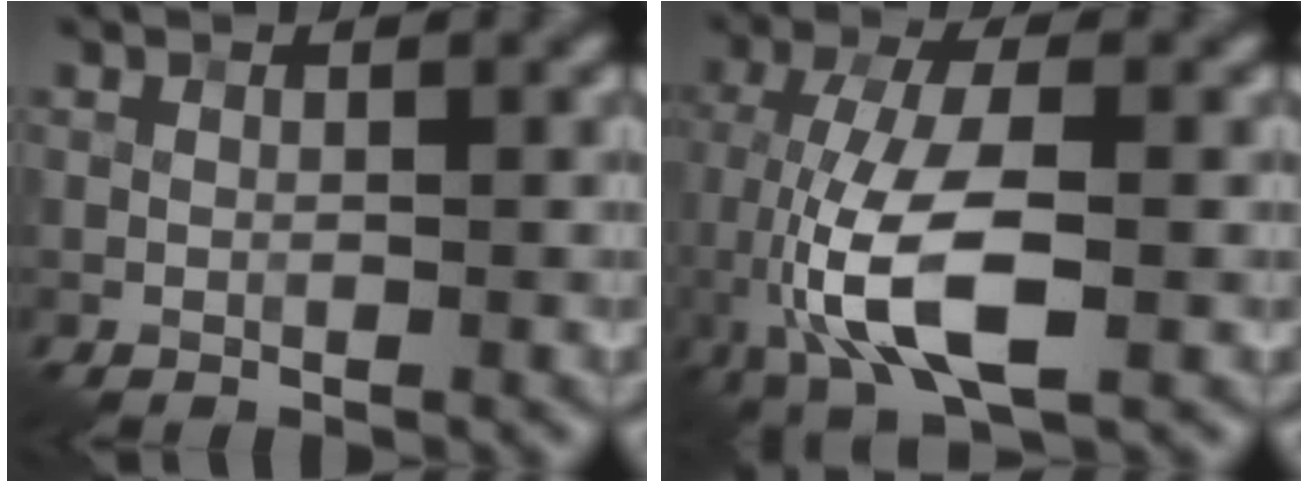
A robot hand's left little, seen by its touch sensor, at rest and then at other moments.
{"total": 8.6, "force": [-2.6, 3.3, 7.5], "torque": [-0.167, 0.001, -0.051]}